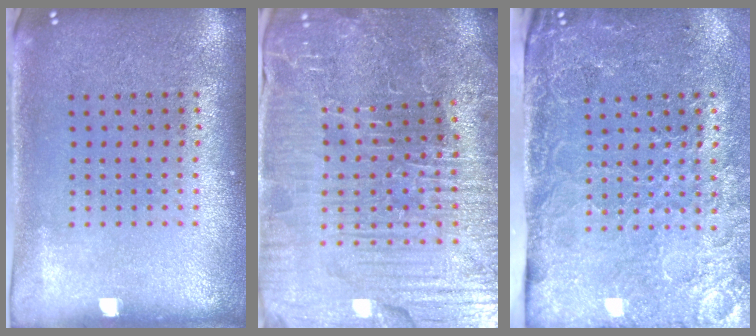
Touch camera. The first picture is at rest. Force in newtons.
{"total": 5.5, "press": 5.3, "slide": 1.5}
{"total": 4.4, "press": 3.6, "slide": 2.5}